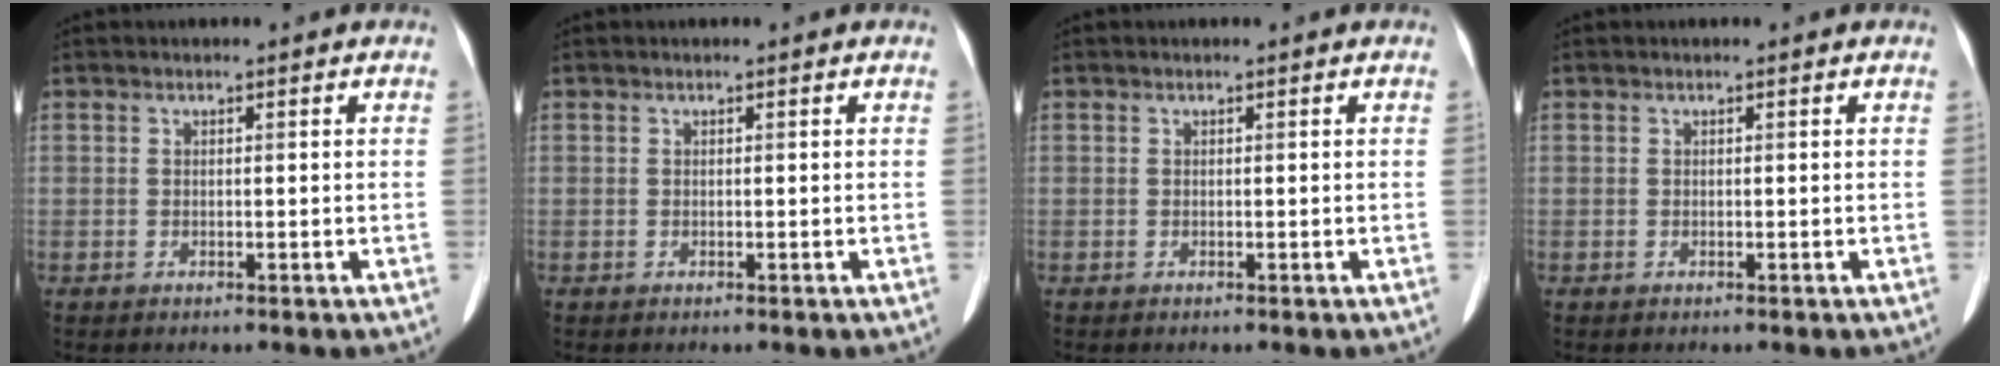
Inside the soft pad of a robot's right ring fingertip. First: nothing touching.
{"total": 0.0}
{"total": 0.0}
{"total": 0.0}